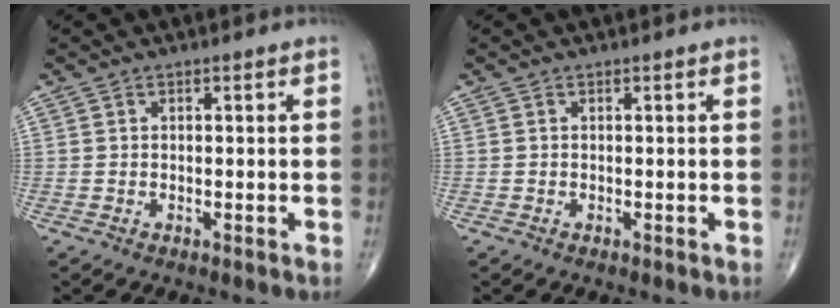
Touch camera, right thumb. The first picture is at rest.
{"total": 0.0}